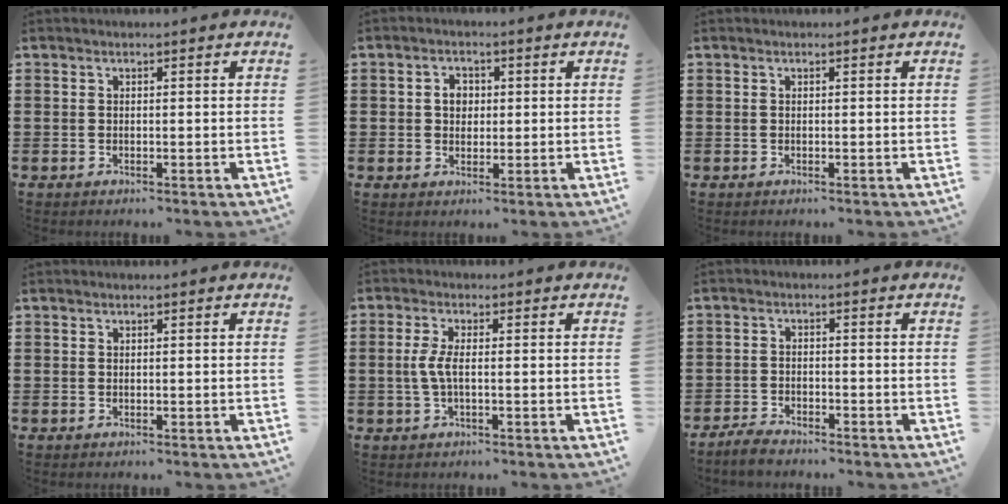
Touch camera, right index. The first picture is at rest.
{"total": 2.8, "force": [0.3, 2.2, 1.7], "torque": [-0.039, 0.011, 0.004]}
{"total": 0.0}
{"total": 0.0}
{"total": 3.5, "force": [-0.3, 1.0, 3.3], "torque": [-0.083, -0.006, -0.014]}
{"total": 2.3, "force": [-2.2, 0.4, 0.3], "torque": [-0.011, 0.007, -0.046]}